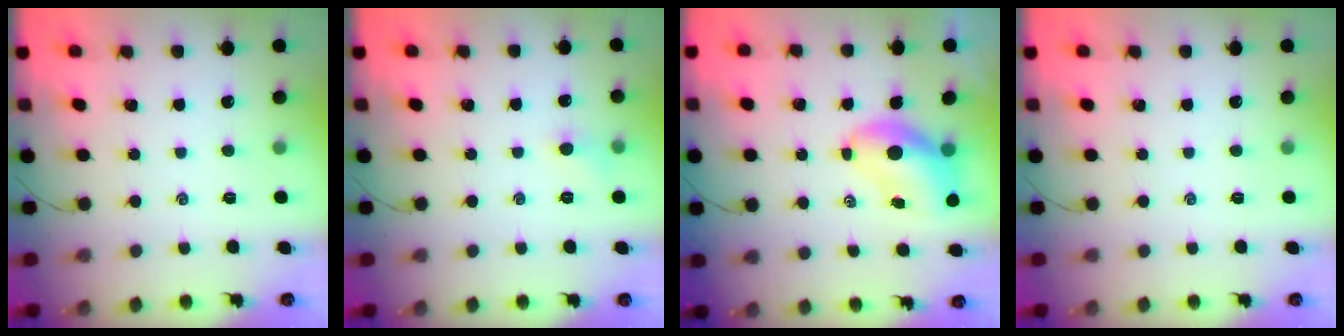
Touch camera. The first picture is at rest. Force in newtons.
{"total": 4.6, "press": 4.4, "slide": 1.6}
{"total": 7.0, "press": 6.9, "slide": 1.4}
{"total": 0.0}